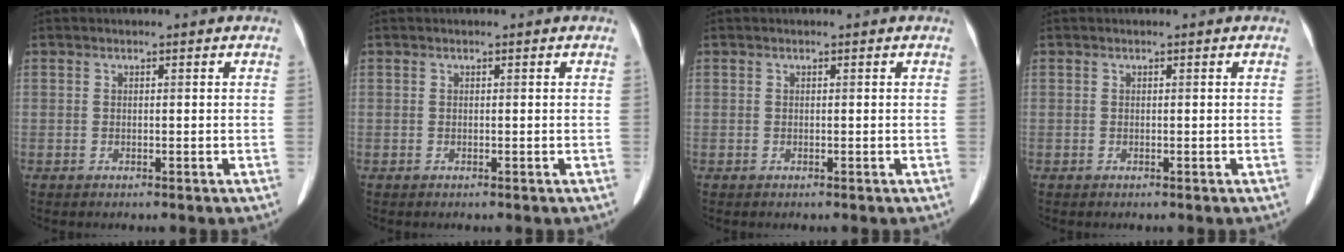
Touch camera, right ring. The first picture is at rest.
{"total": 0.0}
{"total": 0.0}
{"total": 0.0}